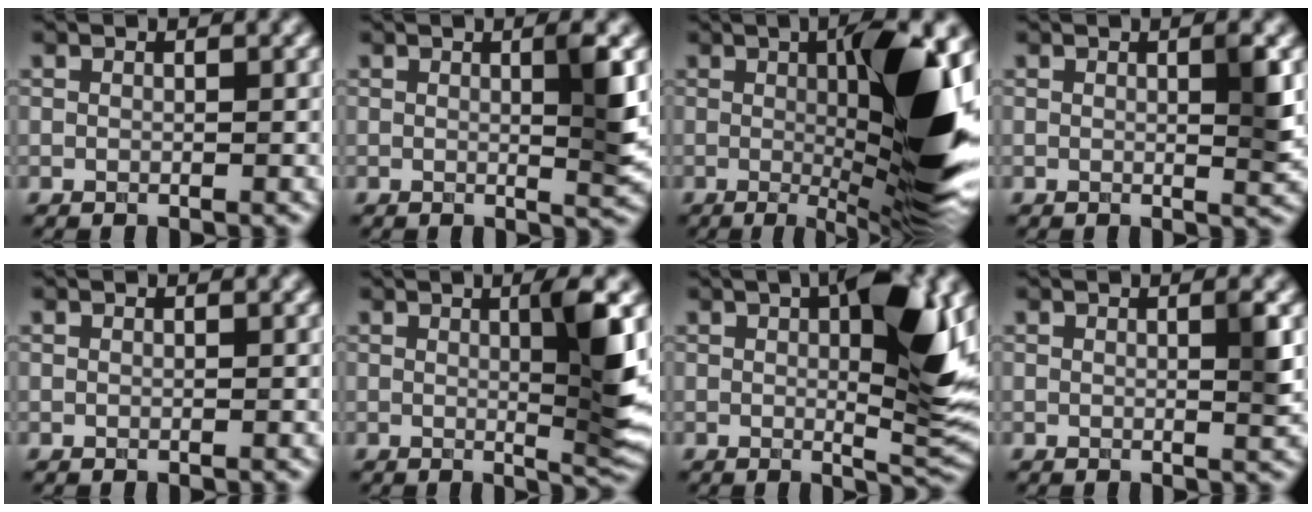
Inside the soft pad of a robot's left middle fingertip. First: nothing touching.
{"total": 3.3, "force": [0.6, 0.4, 3.2], "torque": [-0.044, -0.007, 0.007]}
{"total": 12.4, "force": [0.4, 2.6, 12.1], "torque": [-0.156, -0.008, 0.008]}
{"total": 2.4, "force": [0.4, 0.3, 2.3], "torque": [-0.030, -0.004, 0.004]}
{"total": 0.0}
{"total": 5.6, "force": [1.0, 0.7, 5.4], "torque": [-0.080, -0.006, 0.021]}
{"total": 8.8, "force": [1.8, 2.4, 8.3], "torque": [-0.109, 0.004, 0.025]}
{"total": 1.8, "force": [0.3, 0.3, 1.7], "torque": [-0.023, -0.001, 0.000]}